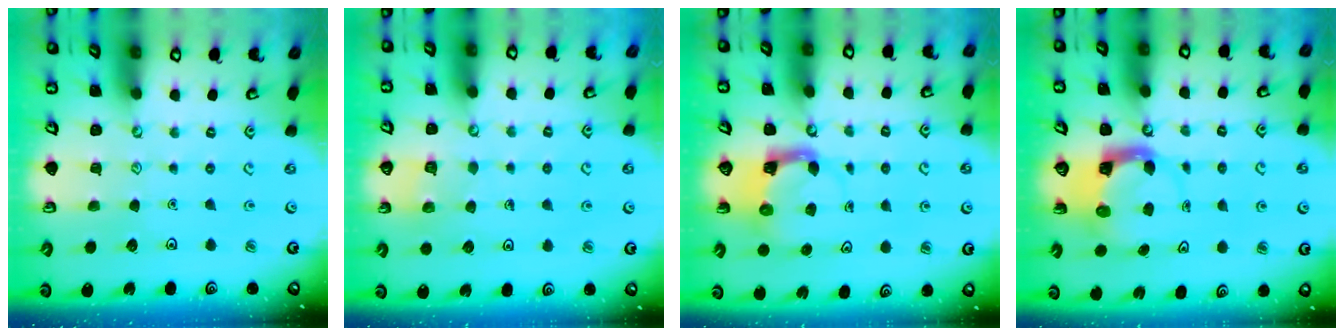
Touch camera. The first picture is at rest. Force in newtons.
{"total": 2.5, "press": 2.5, "slide": 0.1}
{"total": 3.8, "press": 3.7, "slide": 0.7}
{"total": 3.9, "press": 3.8, "slide": 0.6}